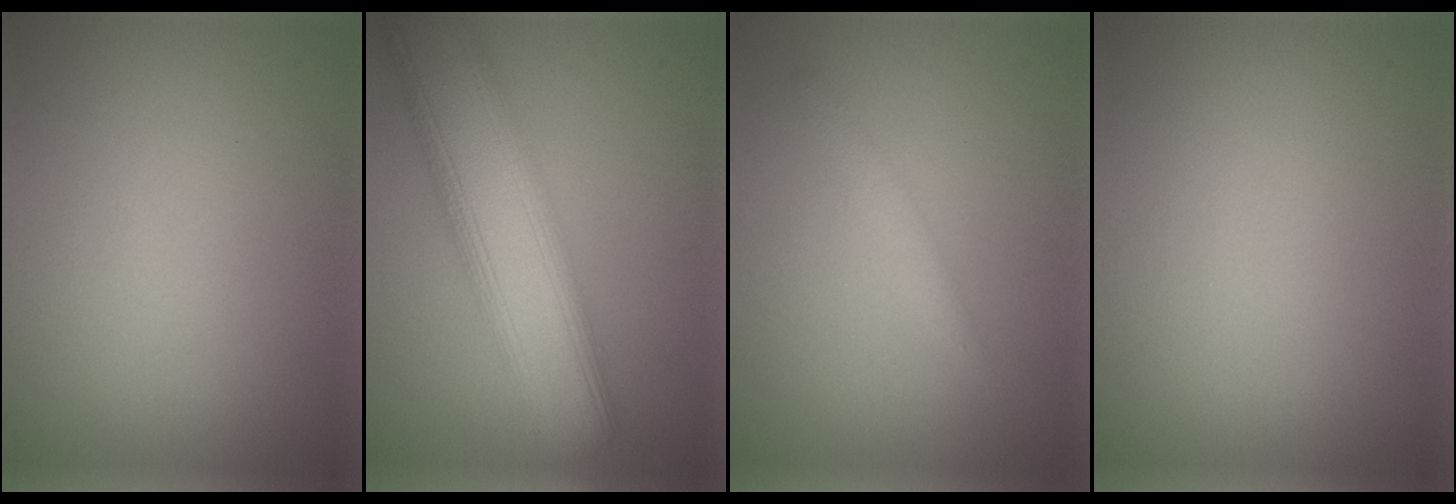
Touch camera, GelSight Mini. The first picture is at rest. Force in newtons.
{"total": 10.5, "press": 10.5, "slide": 0.4}
{"total": 1.3, "press": 1.3, "slide": 0.0}
{"total": 0.0}